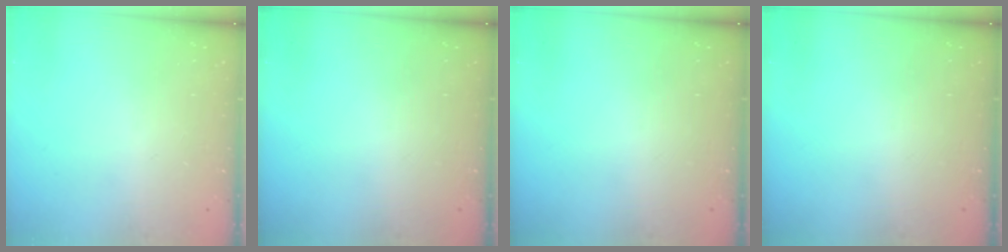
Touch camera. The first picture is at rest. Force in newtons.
{"total": 0.0}
{"total": 0.0}
{"total": 0.0}